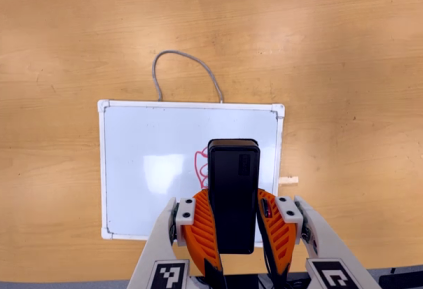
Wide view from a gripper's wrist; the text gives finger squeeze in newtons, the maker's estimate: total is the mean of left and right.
{"total": 9.6, "left": 7.2, "right": 12.1}